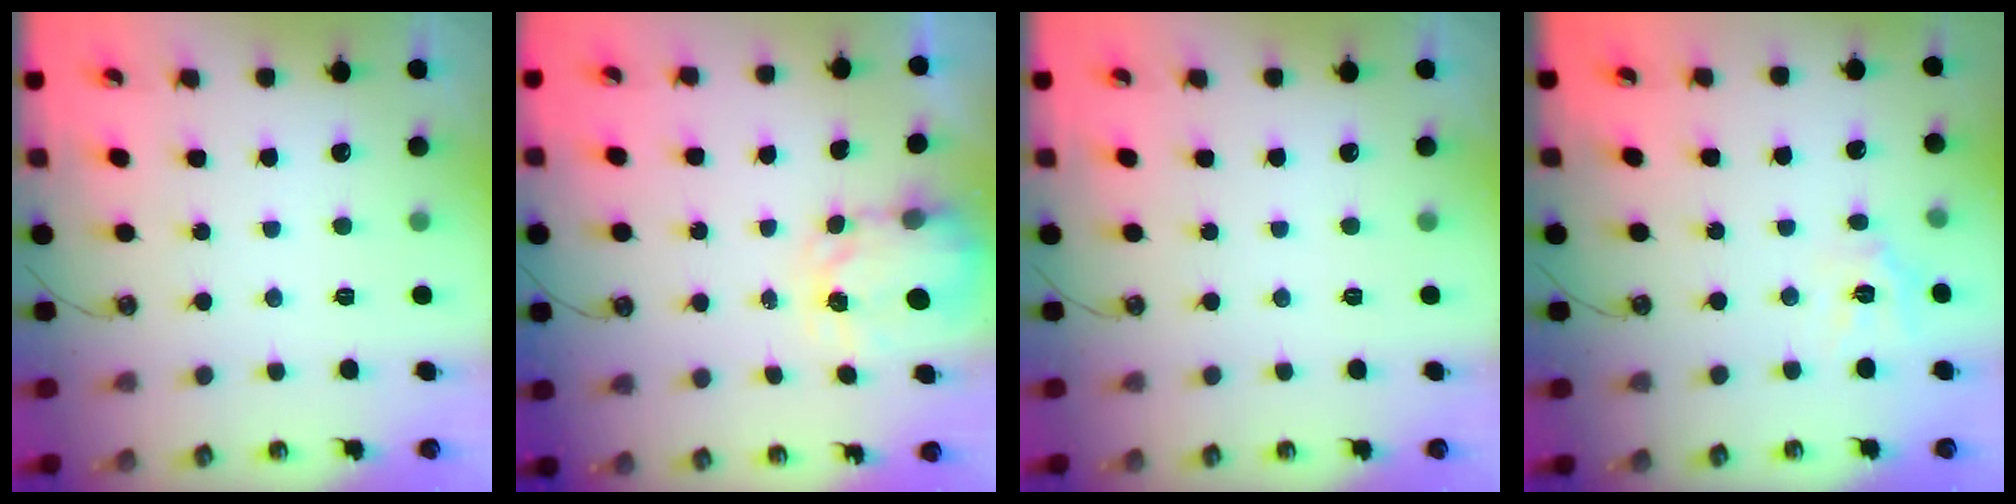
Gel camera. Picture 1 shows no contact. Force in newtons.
{"total": 3.5, "press": 3.5, "slide": 0.4}
{"total": 0.0}
{"total": 8.1, "press": 8.1, "slide": 0.8}